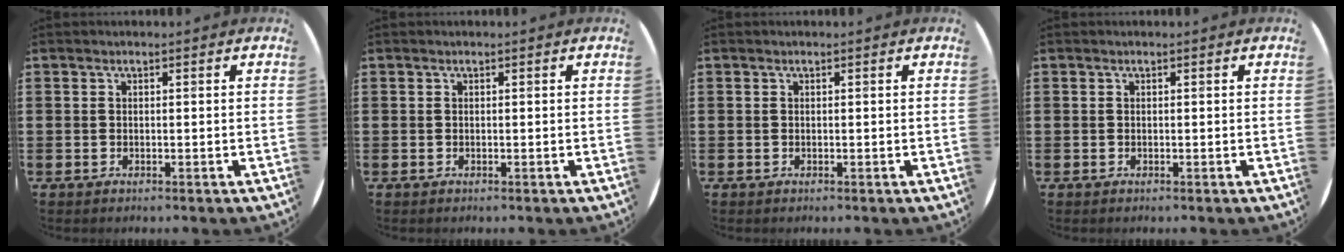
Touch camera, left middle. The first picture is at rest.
{"total": 0.0}
{"total": 0.0}
{"total": 0.0}